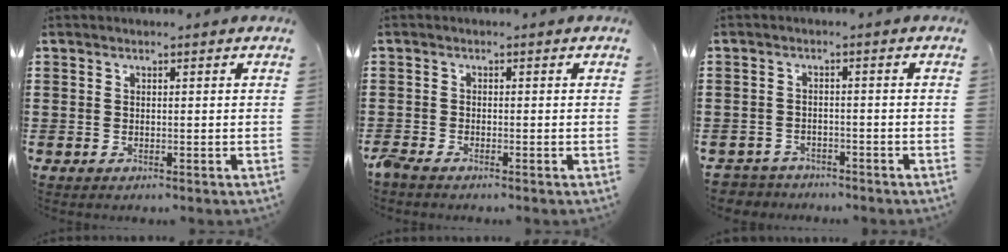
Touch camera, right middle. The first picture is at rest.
{"total": 1.5, "force": [-1.3, 0.1, 0.6], "torque": [-0.027, -0.006, -0.030]}
{"total": 2.8, "force": [-2.7, 0.6, -0.3], "torque": [-0.003, 0.000, -0.061]}